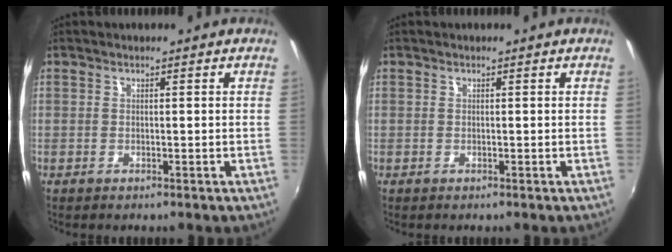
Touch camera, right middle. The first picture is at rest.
{"total": 0.0}